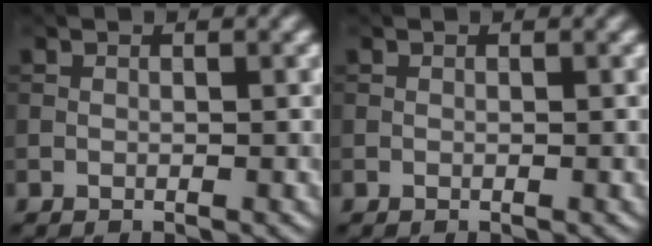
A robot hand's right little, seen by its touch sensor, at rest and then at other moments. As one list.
[{"total": 0.0}]